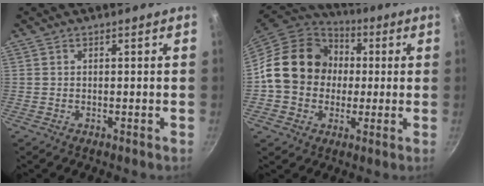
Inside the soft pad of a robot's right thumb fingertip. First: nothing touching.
{"total": 17.4, "force": [1.0, 14.8, 9.1], "torque": [-0.123, 0.030, 0.007]}